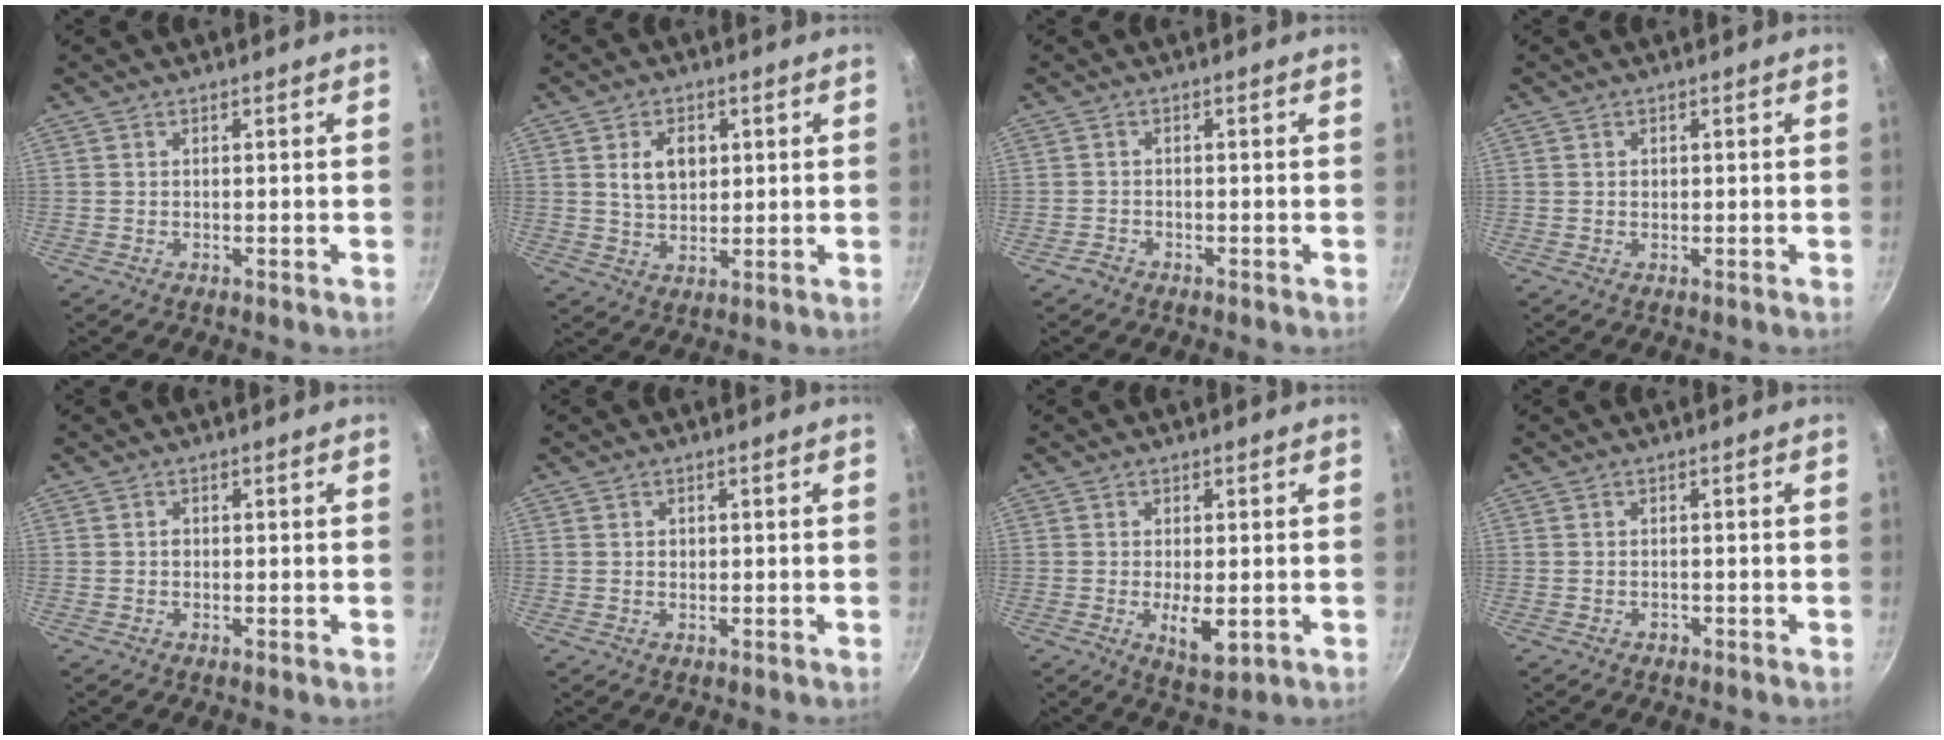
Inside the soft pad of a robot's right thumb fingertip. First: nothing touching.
{"total": 6.7, "force": [1.8, 4.5, 4.6], "torque": [-0.058, -0.009, 0.035]}
{"total": 1.3, "force": [-1.0, 0.7, 0.2], "torque": [-0.005, 0.002, -0.025]}
{"total": 0.6, "force": [0.1, 0.5, 0.2], "torque": [-0.002, -0.002, 0.002]}
{"total": 0.9, "force": [0.0, 0.7, 0.6], "torque": [-0.004, 0.001, -0.005]}
{"total": 1.0, "force": [0.1, 0.8, 0.5], "torque": [-0.003, -0.001, 0.004]}
{"total": 5.4, "force": [-1.1, 2.3, 4.8], "torque": [-0.076, -0.011, -0.011]}
{"total": 0.8, "force": [-0.5, 0.6, 0.3], "torque": [-0.002, 0.003, -0.010]}